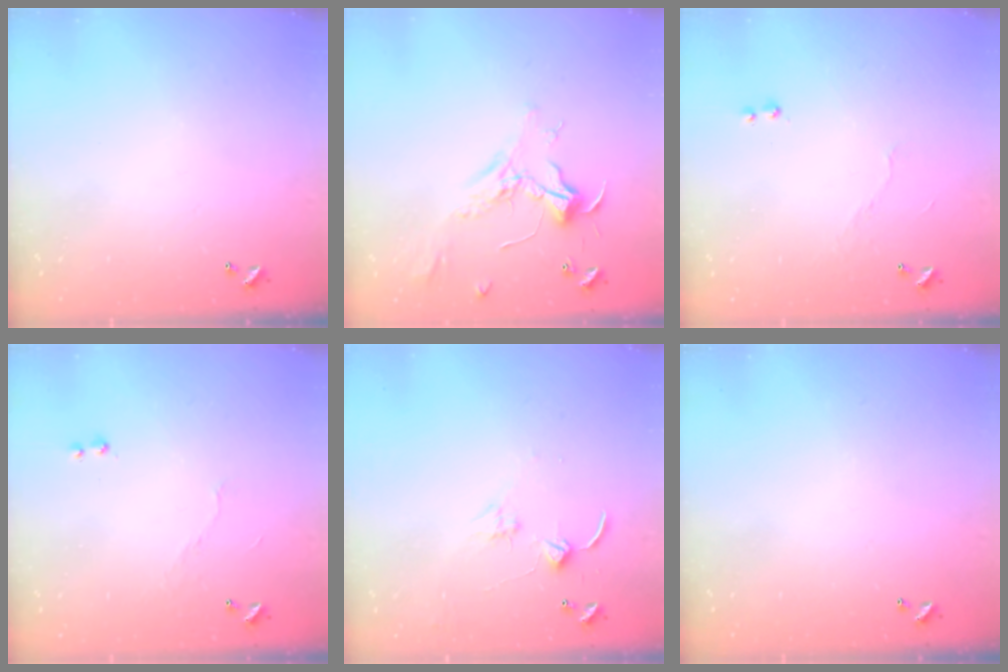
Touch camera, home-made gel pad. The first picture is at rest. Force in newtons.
{"total": 2.4, "press": 2.3, "slide": 0.8}
{"total": 4.6, "press": 4.6, "slide": 0.3}
{"total": 4.6, "press": 4.6, "slide": 0.3}
{"total": 2.4, "press": 2.3, "slide": 0.4}
{"total": 0.0}